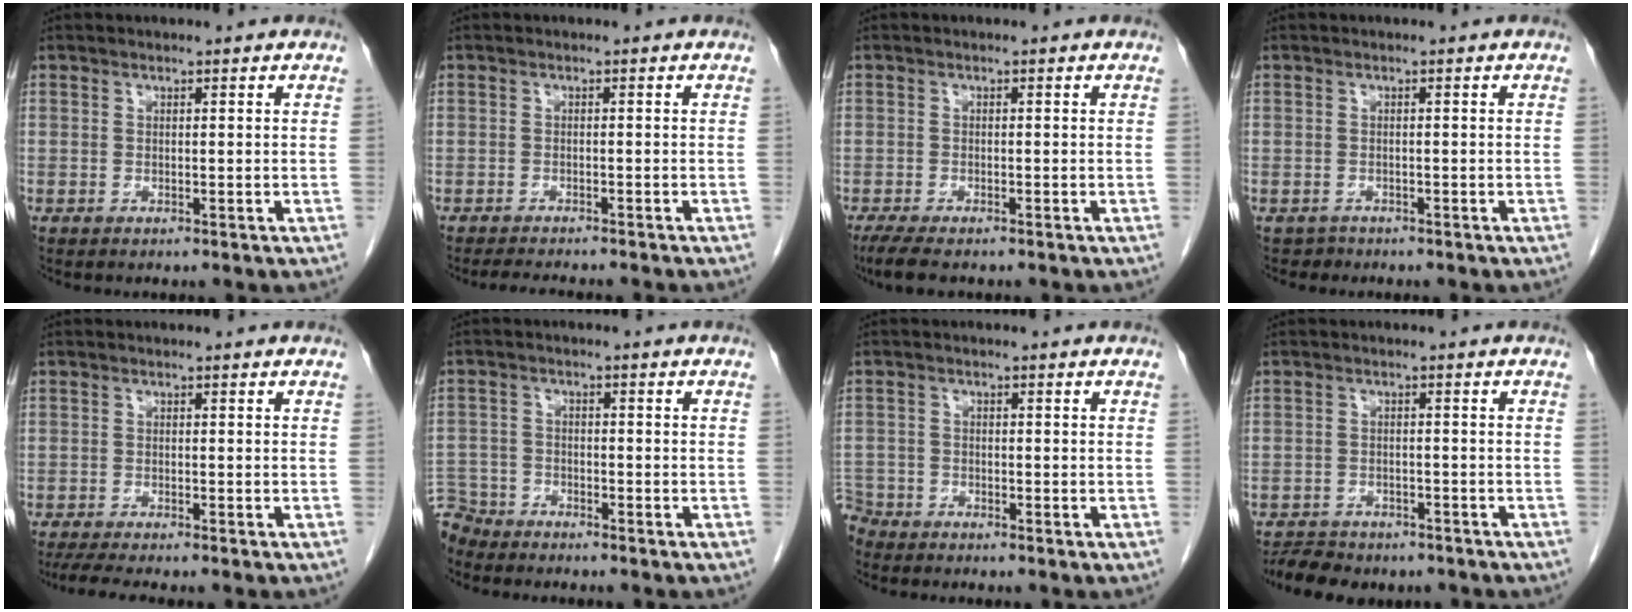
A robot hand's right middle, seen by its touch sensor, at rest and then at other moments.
{"total": 6.2, "force": [-5.5, 0.6, 2.7], "torque": [-0.032, -0.010, -0.078]}
{"total": 4.7, "force": [-3.7, 1.1, 2.8], "torque": [-0.052, -0.014, -0.056]}
{"total": 1.1, "force": [-0.9, 0.6, -0.4], "torque": [0.001, 0.002, -0.015]}
{"total": 6.5, "force": [-5.4, 0.3, 3.5], "torque": [-0.049, -0.013, -0.085]}
{"total": 6.5, "force": [-6.1, 2.3, -0.1], "torque": [0.001, -0.002, -0.116]}
{"total": 4.3, "force": [-4.0, 1.5, -0.2], "torque": [0.009, -0.007, -0.080]}
{"total": 7.7, "force": [-6.6, 3.3, 2.3], "torque": [-0.040, -0.001, -0.092]}